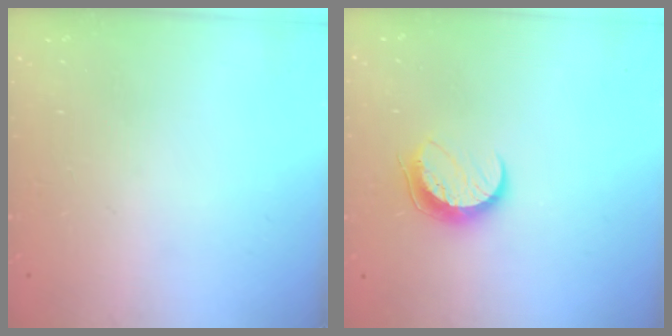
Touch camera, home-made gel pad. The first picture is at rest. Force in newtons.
{"total": 7.6, "press": 7.6, "slide": 0.7}